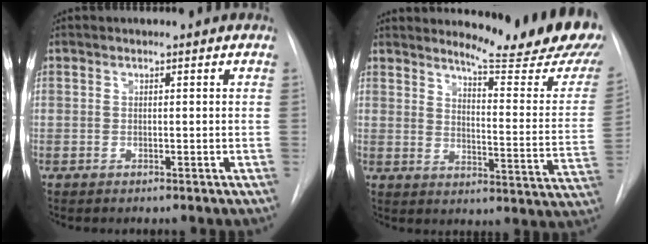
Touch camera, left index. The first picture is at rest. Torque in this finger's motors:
{"motor_torque": [0.83, -1.31, 0.12, 0.08]}